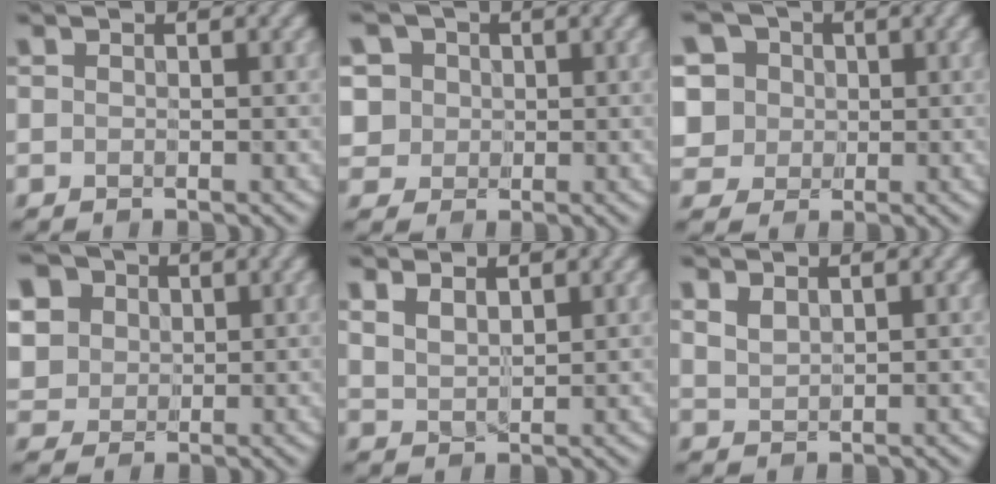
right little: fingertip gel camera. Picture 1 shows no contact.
{"total": 4.0, "force": [1.1, 3.7, 1.2], "torque": [-0.056, 0.007, 0.023]}
{"total": 7.8, "force": [2.5, 6.6, 3.4], "torque": [-0.085, 0.018, 0.031]}
{"total": 8.6, "force": [3.6, 6.9, 3.7], "torque": [-0.117, 0.020, 0.059]}
{"total": 2.9, "force": [1.8, 1.4, 1.7], "torque": [-0.036, 0.009, 0.026]}
{"total": 1.6, "force": [1.2, 0.8, 0.8], "torque": [-0.019, 0.007, 0.022]}